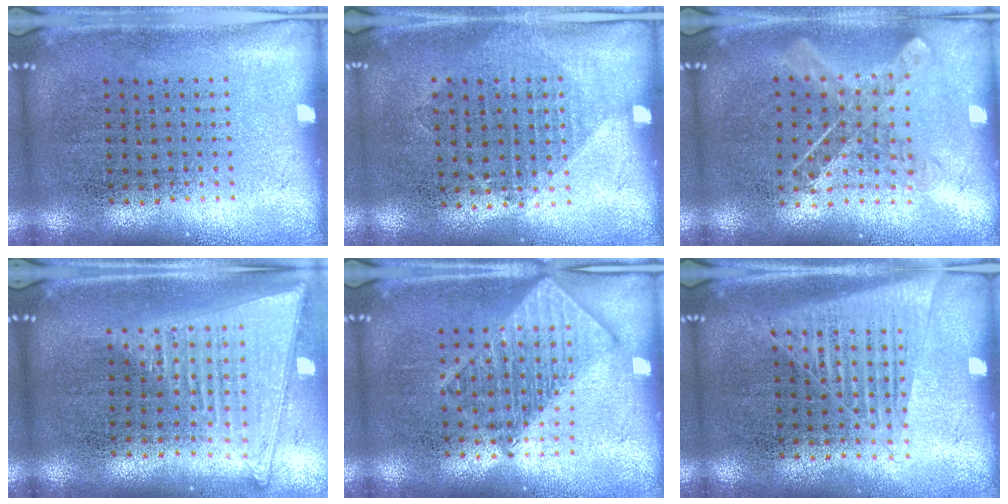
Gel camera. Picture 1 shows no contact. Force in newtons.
{"total": 1.1, "press": 0.9, "slide": 0.5}
{"total": 0.7, "press": 0.7, "slide": 0.1}
{"total": 1.8, "press": 1.6, "slide": 0.7}
{"total": 2.7, "press": 2.7, "slide": 0.3}
{"total": 1.4, "press": 1.3, "slide": 0.7}